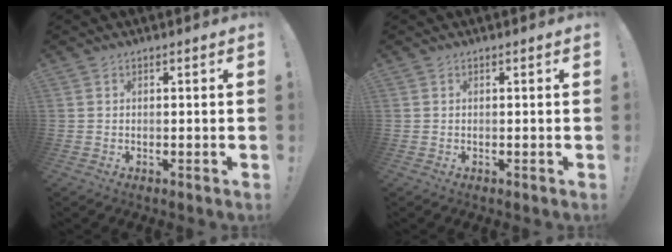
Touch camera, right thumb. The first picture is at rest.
{"total": 0.0}